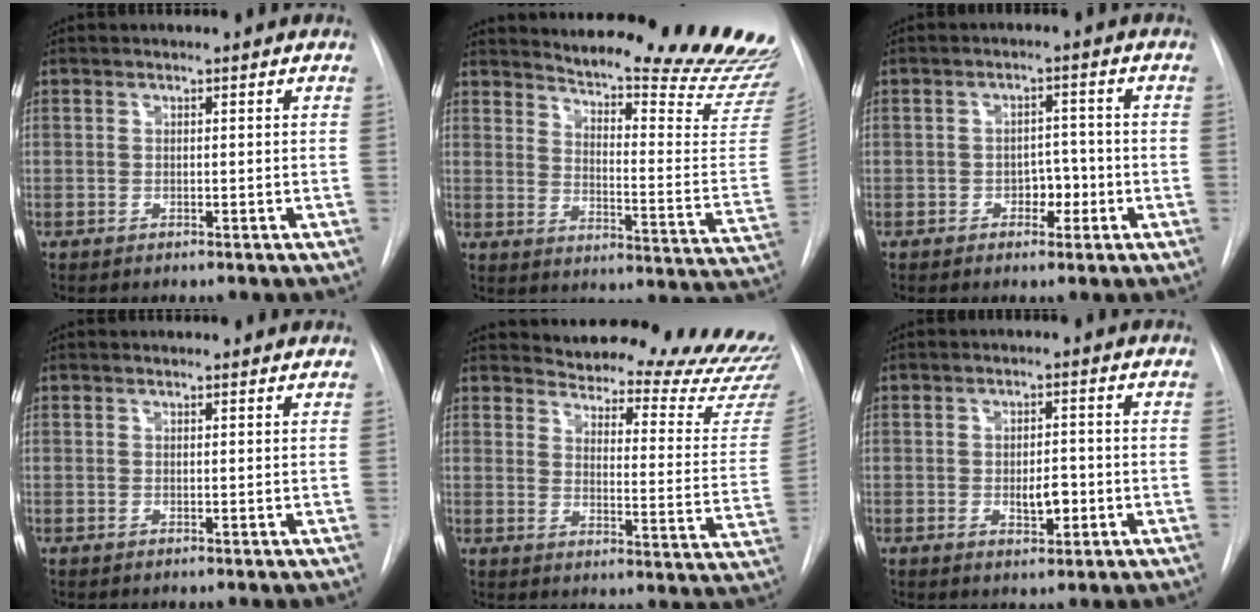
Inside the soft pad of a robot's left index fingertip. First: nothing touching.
{"total": 25.0, "force": [23.4, 1.0, 8.9], "torque": [-0.127, -0.147, 0.280]}
{"total": 3.5, "force": [-1.3, 2.2, 2.3], "torque": [-0.024, 0.008, -0.019]}
{"total": 1.0, "force": [1.0, 0.1, -0.1], "torque": [-0.008, -0.001, 0.008]}
{"total": 25.9, "force": [25.0, 3.1, 6.0], "torque": [-0.073, -0.148, 0.280]}
{"total": 3.8, "force": [-0.9, 1.7, 3.3], "torque": [-0.046, 0.002, -0.008]}